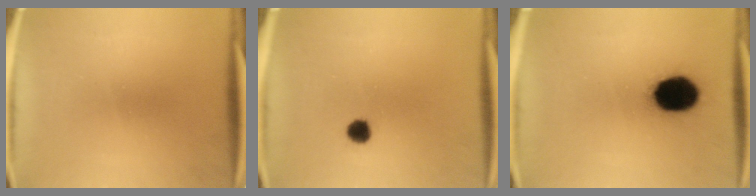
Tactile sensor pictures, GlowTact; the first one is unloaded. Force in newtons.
{"total": 3.0}
{"total": 15.2}